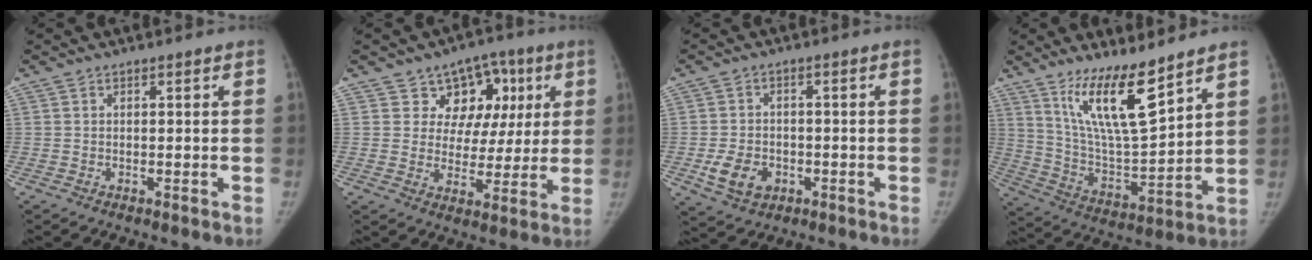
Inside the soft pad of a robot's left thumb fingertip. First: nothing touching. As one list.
[{"total": 11.6, "force": [4.9, 9.4, 4.7], "torque": [-0.006, -0.007, 0.071]}, {"total": 7.0, "force": [-2.5, 5.3, 3.7], "torque": [-0.053, 0.010, -0.036]}, {"total": 14.8, "force": [10.0, 3.0, 10.5], "torque": [-0.172, -0.074, 0.198]}]